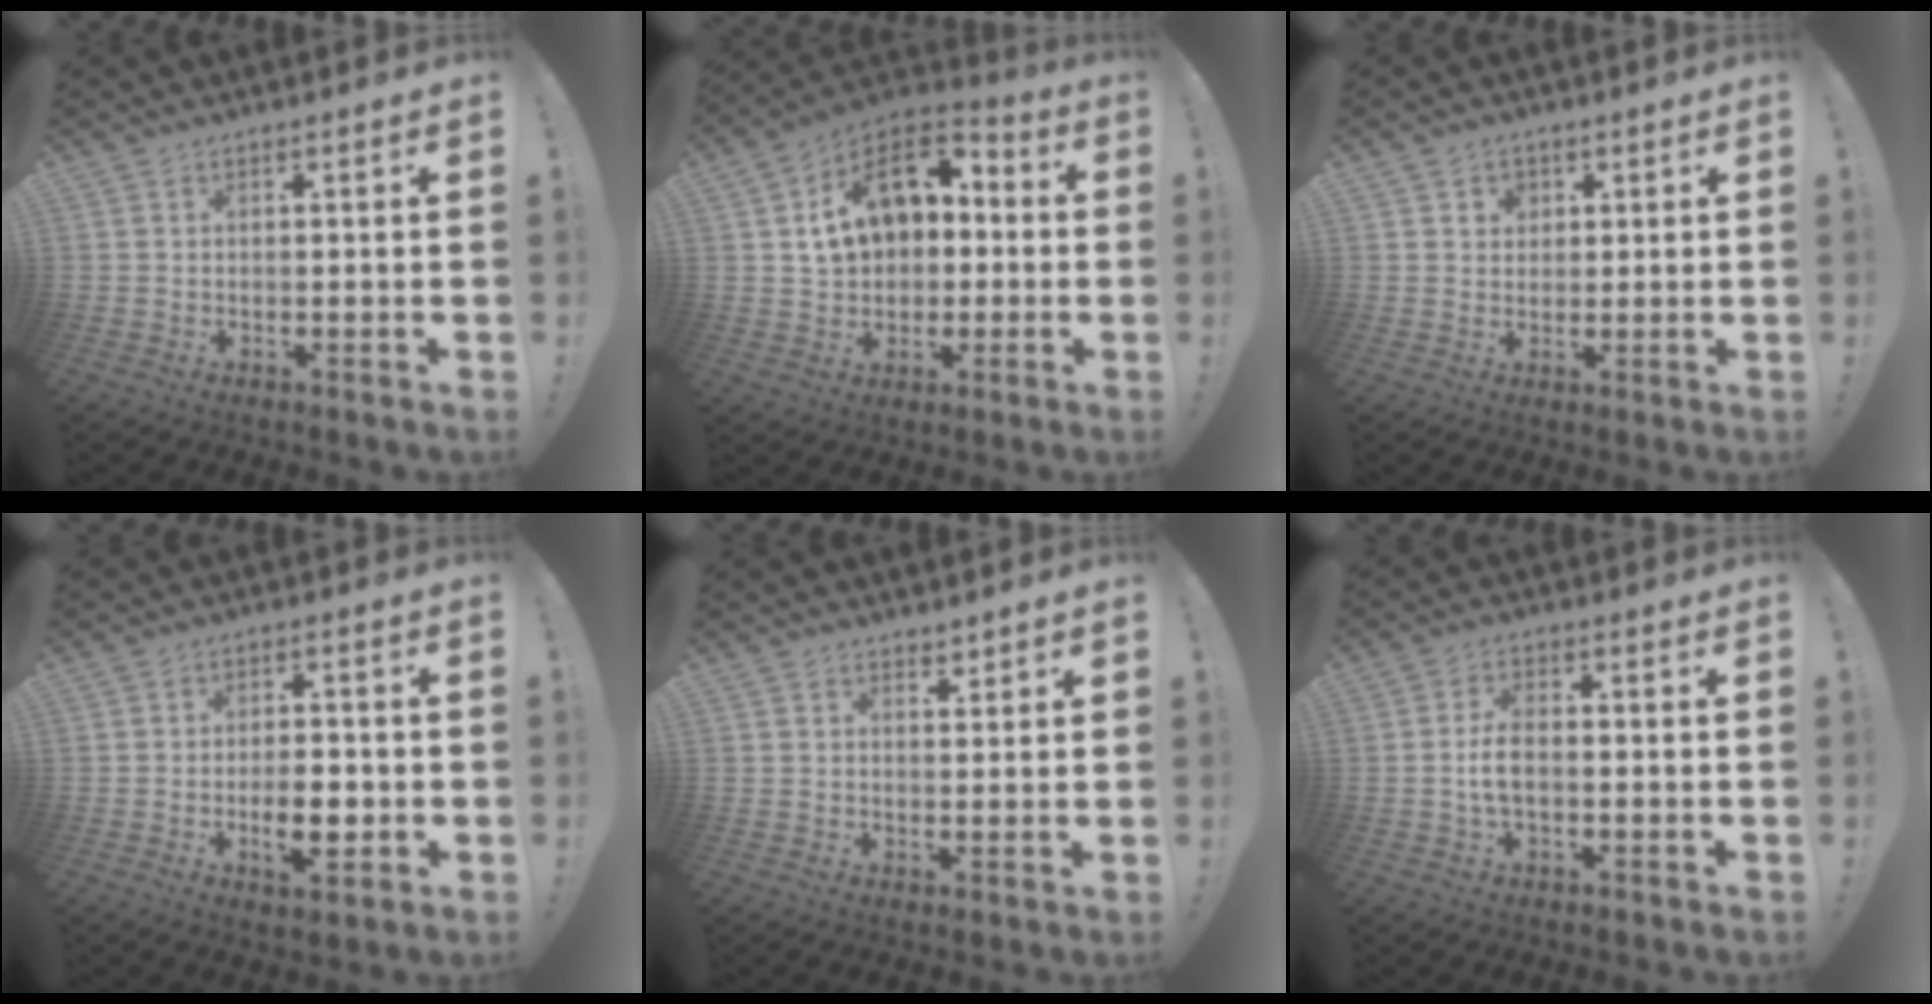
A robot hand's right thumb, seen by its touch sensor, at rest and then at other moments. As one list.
[{"total": 16.4, "force": [4.1, 11.8, 10.7], "torque": [-0.153, -0.003, 0.075]}, {"total": 3.4, "force": [1.3, 3.0, 0.8], "torque": [-0.006, -0.004, 0.022]}, {"total": 7.8, "force": [-2.3, 3.4, 6.6], "torque": [-0.103, 0.003, -0.039]}, {"total": 2.0, "force": [1.8, 0.9, 0.2], "torque": [0.013, -0.015, 0.030]}, {"total": 5.7, "force": [-0.9, 2.6, 5.0], "torque": [-0.103, -0.001, -0.017]}]